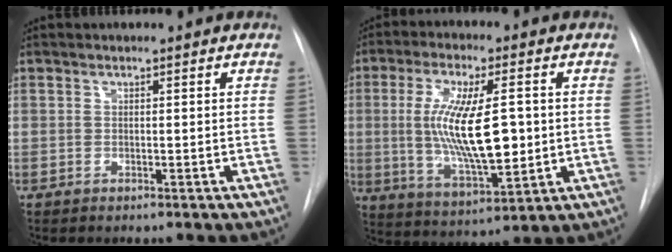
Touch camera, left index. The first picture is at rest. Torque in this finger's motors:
{"motor_torque": [2.14, 0.00, 0.49, 0.17]}